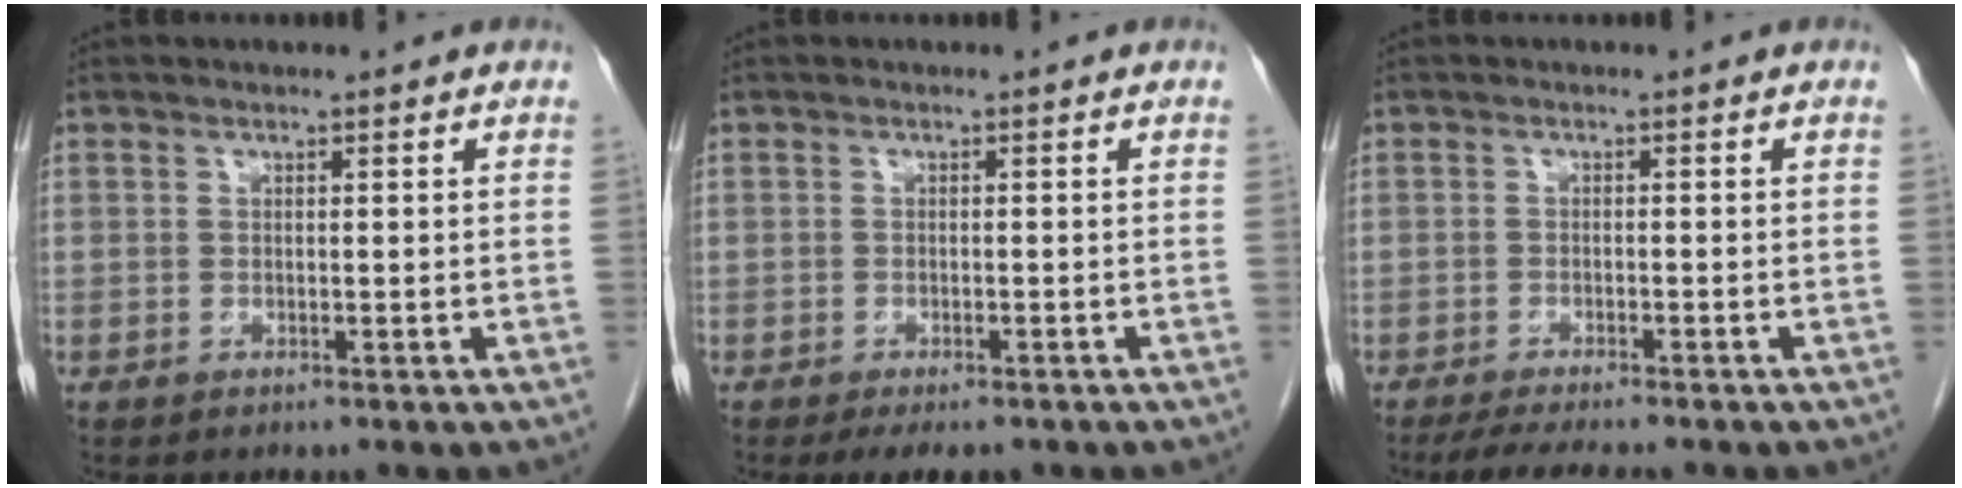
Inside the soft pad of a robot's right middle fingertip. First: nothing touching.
{"total": 4.7, "force": [-3.5, 1.7, 2.5], "torque": [-0.031, -0.008, -0.048]}
{"total": 6.3, "force": [-5.3, 0.6, 3.3], "torque": [-0.052, -0.016, -0.082]}